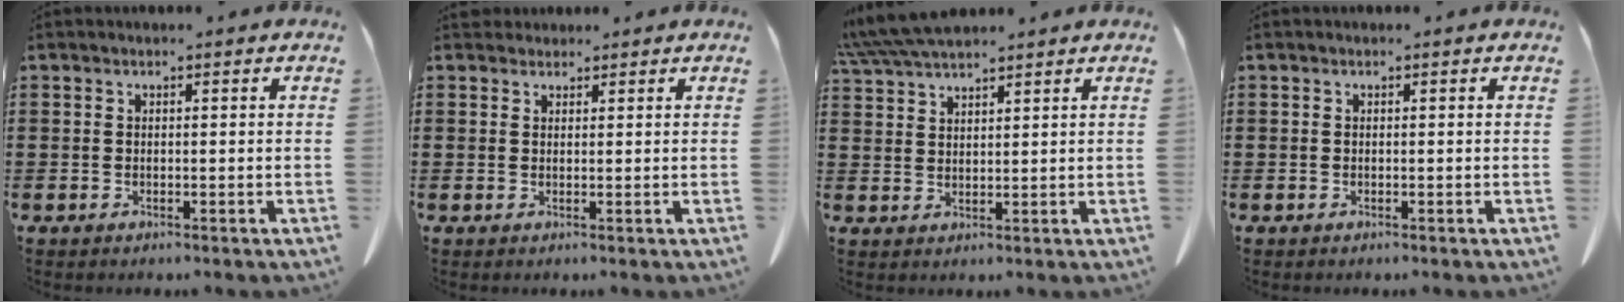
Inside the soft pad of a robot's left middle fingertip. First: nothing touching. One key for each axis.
{"total": 1.6, "fx": 1.5, "fy": 0.7, "fz": 0.1, "tx": -0.007, "ty": 0.001, "tz": 0.030}
{"total": 5.8, "fx": 5.2, "fy": 0.9, "fz": 2.3, "tx": -0.062, "ty": -0.012, "tz": 0.099}
{"total": 0.0}